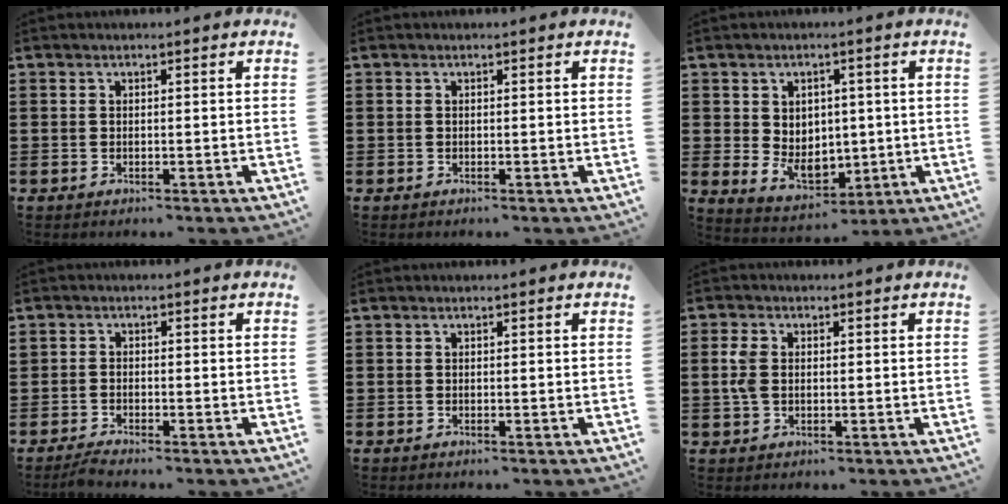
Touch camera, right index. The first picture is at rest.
{"total": 0.0}
{"total": 5.5, "force": [0.3, 4.8, 2.7], "torque": [-0.048, 0.009, 0.006]}
{"total": 1.4, "force": [-1.4, 0.1, 0.2], "torque": [-0.007, 0.001, -0.027]}
{"total": 0.0}
{"total": 3.3, "force": [0.3, 2.2, 2.5], "torque": [-0.067, 0.003, -0.001]}